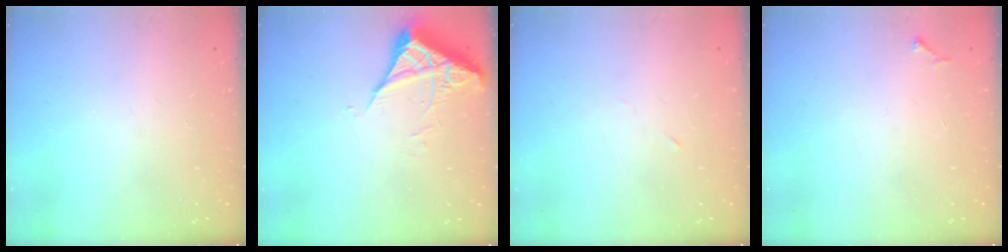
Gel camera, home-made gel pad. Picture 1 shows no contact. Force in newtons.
{"total": 5.4, "press": 5.3, "slide": 0.6}
{"total": 2.7, "press": 2.5, "slide": 1.0}
{"total": 4.5, "press": 4.5, "slide": 0.6}